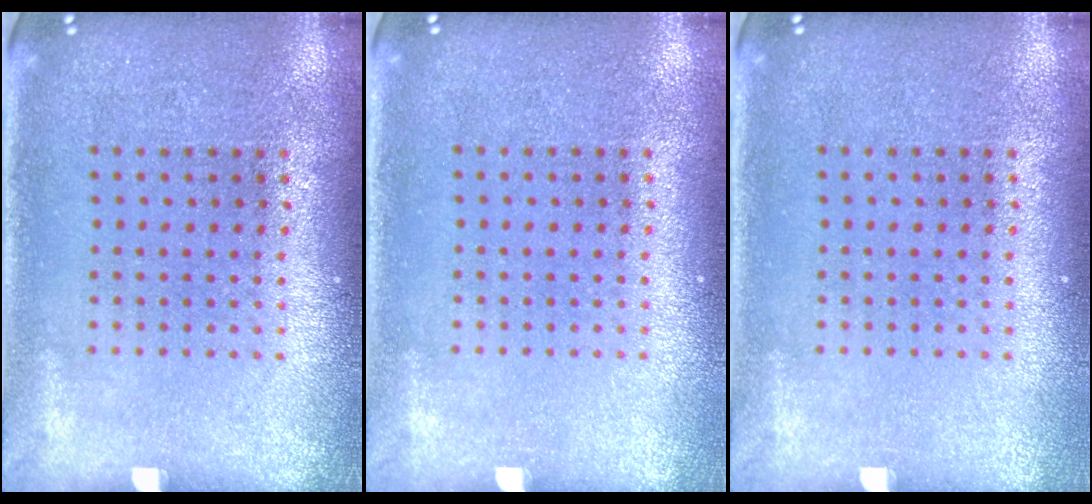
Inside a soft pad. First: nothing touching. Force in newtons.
{"total": 0.0}
{"total": 0.0}